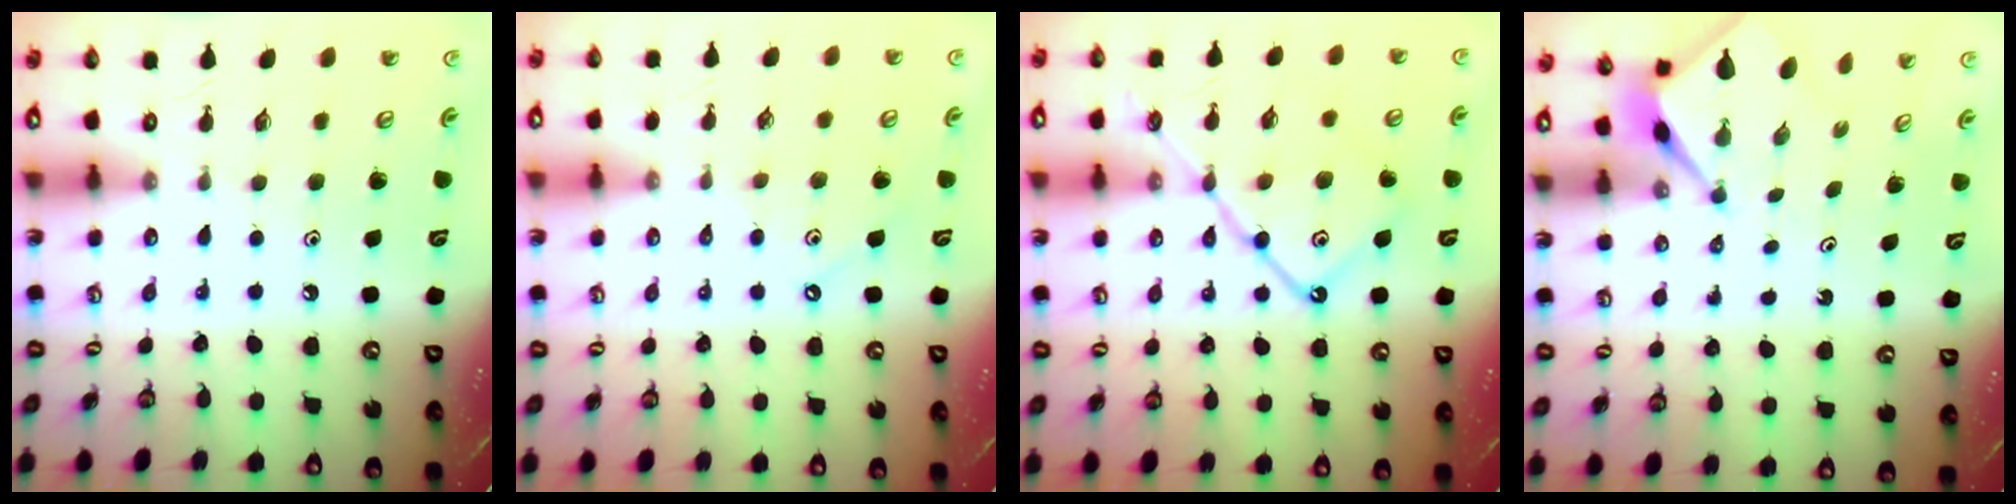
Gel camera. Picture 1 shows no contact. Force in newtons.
{"total": 3.3, "press": 3.3, "slide": 0.4}
{"total": 15.3, "press": 15.2, "slide": 1.5}
{"total": 2.5, "press": 2.5, "slide": 0.2}